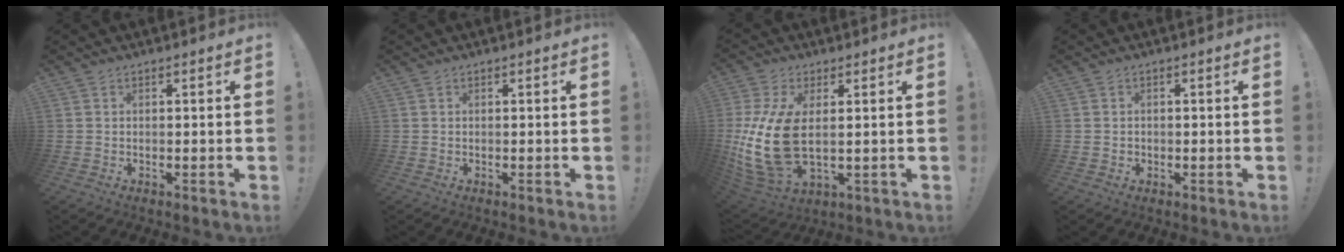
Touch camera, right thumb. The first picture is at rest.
{"total": 0.0}
{"total": 18.0, "force": [1.5, 9.9, 15.0], "torque": [-0.296, -0.016, 0.037]}
{"total": 0.9, "force": [-0.4, 0.8, 0.0], "torque": [-0.006, 0.005, -0.006]}